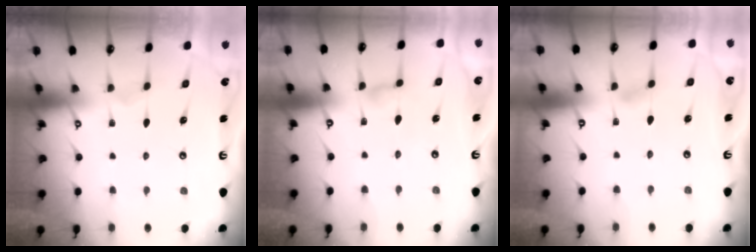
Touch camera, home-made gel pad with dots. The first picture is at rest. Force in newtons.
{"total": 4.2, "press": 4.2, "slide": 0.4}
{"total": 2.3, "press": 2.3, "slide": 0.3}